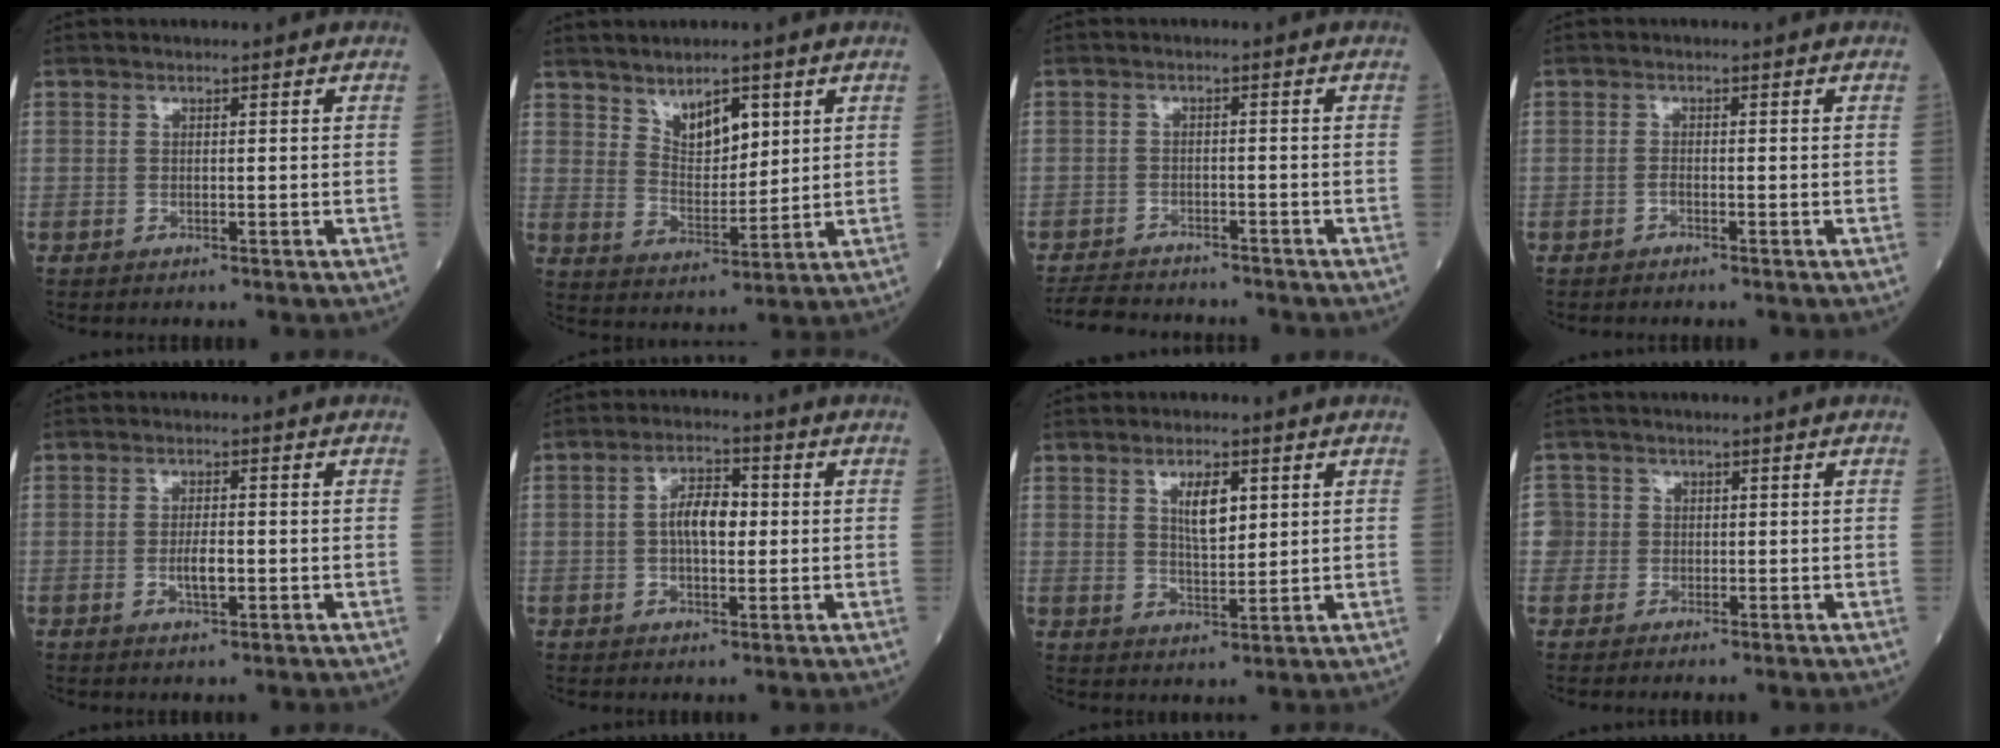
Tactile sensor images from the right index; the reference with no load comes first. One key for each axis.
{"total": 6.5, "fx": 3.6, "fy": 2.8, "fz": 4.6, "tx": -0.085, "ty": 0.000, "tz": 0.072}
{"total": 7.6, "fx": -7.1, "fy": 2.0, "fz": 1.7, "tx": -0.025, "ty": -0.007, "tz": -0.111}
{"total": 0.6, "fx": -0.5, "fy": 0.1, "fz": 0.4, "tx": -0.006, "ty": 0.001, "tz": -0.012}
{"total": 3.0, "fx": -0.7, "fy": 0.8, "fz": 2.8, "tx": -0.055, "ty": 0.000, "tz": -0.011}
{"total": 6.0, "fx": 0.2, "fy": 2.7, "fz": 5.4, "tx": -0.100, "ty": 0.012, "tz": -0.001}
{"total": 4.9, "fx": 1.9, "fy": 1.7, "fz": 4.2, "tx": -0.074, "ty": -0.003, "tz": 0.035}
{"total": 2.3, "fx": -0.3, "fy": 2.3, "fz": -0.1, "tx": 0.015, "ty": 0.011, "tz": -0.011}